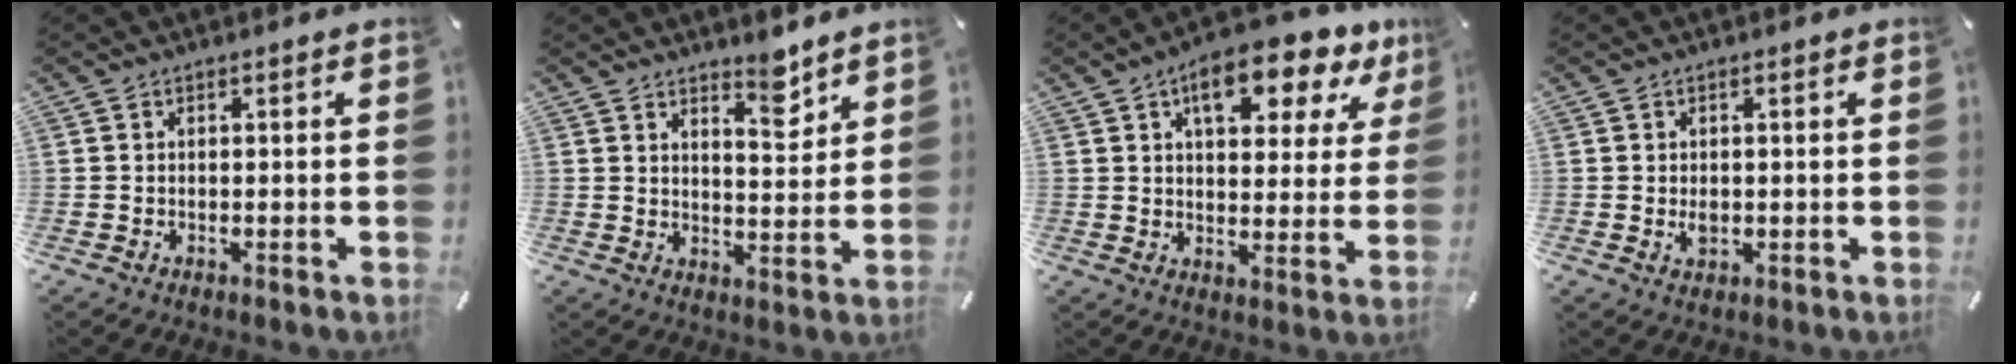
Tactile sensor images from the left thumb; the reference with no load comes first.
{"total": 6.3, "force": [5.3, 2.2, 2.7], "torque": [-0.019, -0.045, 0.088]}
{"total": 13.0, "force": [8.2, 6.2, 8.0], "torque": [-0.090, -0.047, 0.132]}
{"total": 2.0, "force": [0.0, 1.4, 1.5], "torque": [-0.037, -0.001, -0.003]}